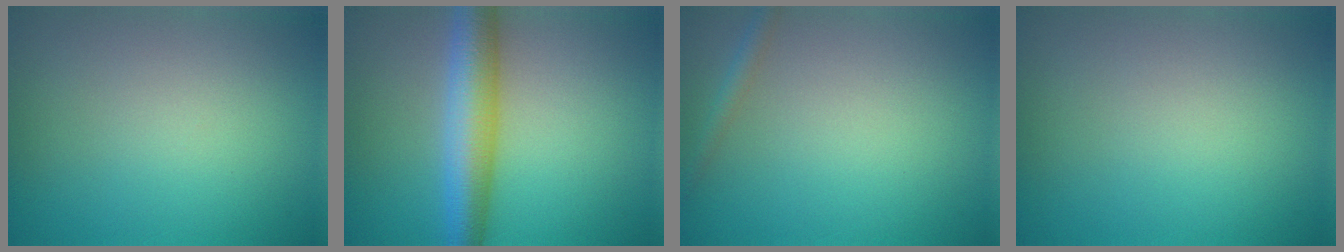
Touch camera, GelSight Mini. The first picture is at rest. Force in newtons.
{"total": 6.0, "press": 6.0, "slide": 0.1}
{"total": 1.3, "press": 1.2, "slide": 0.1}
{"total": 0.0}